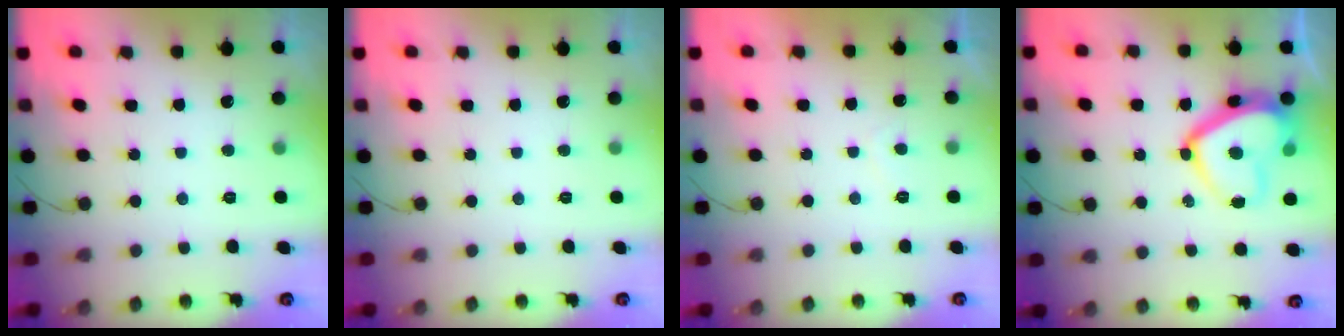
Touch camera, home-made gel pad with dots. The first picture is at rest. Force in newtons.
{"total": 0.0}
{"total": 0.9, "press": 0.7, "slide": 0.5}
{"total": 14.1, "press": 14.1, "slide": 0.8}